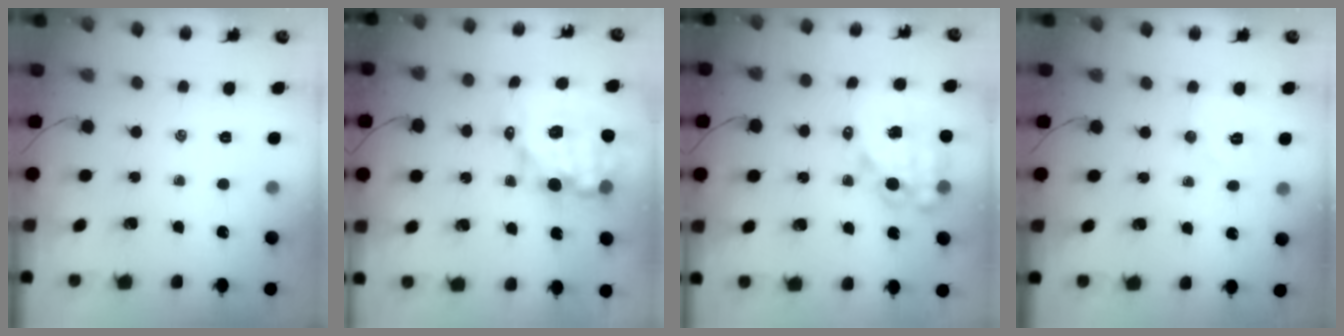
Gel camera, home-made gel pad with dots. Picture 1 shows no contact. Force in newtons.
{"total": 13.2, "press": 12.8, "slide": 3.4}
{"total": 13.5, "press": 13.2, "slide": 3.0}
{"total": 5.7, "press": 5.6, "slide": 1.1}